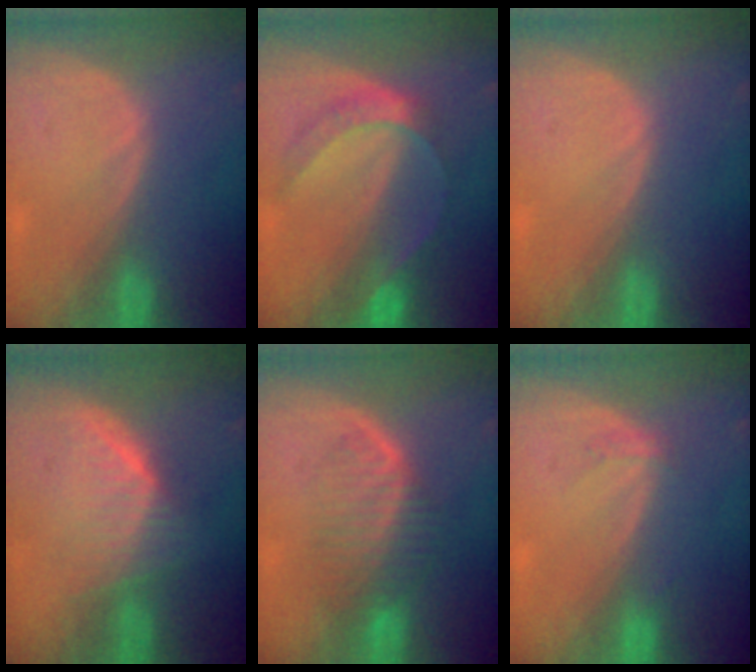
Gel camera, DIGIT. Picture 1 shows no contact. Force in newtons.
{"total": 7.4, "press": 6.2, "slide": 4.0}
{"total": 0.0}
{"total": 5.9, "press": 5.9, "slide": 0.4}
{"total": 6.6, "press": 6.4, "slide": 1.8}
{"total": 1.5, "press": 1.4, "slide": 0.3}